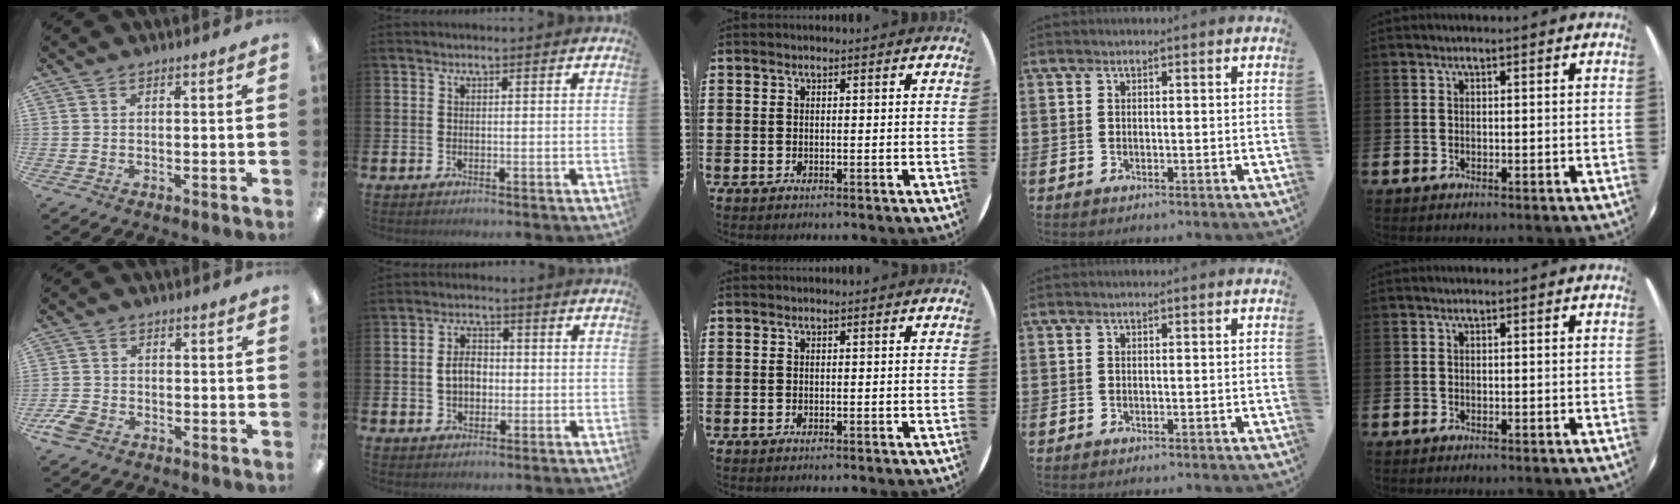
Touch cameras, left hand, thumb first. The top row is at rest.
{"thumb": {"total": 4.5, "force": [-3.0, 2.8, 1.9], "torque": [-0.043, 0.009, -0.056]}, "index": {"total": 3.8, "force": [-0.2, 2.8, 2.6], "torque": [-0.030, 0.001, -0.013]}}